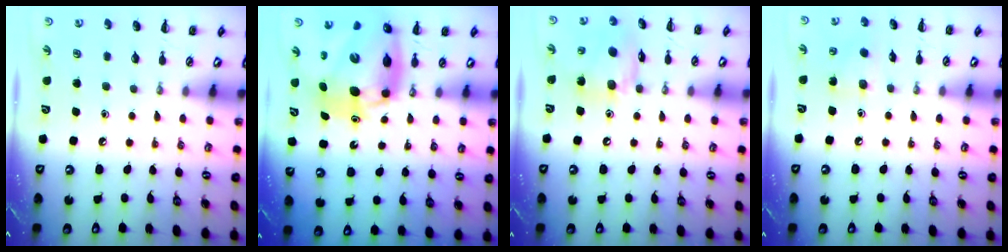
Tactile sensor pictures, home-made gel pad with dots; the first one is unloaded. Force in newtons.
{"total": 13.5, "press": 13.1, "slide": 3.5}
{"total": 12.5, "press": 12.4, "slide": 1.7}
{"total": 6.2, "press": 6.0, "slide": 1.7}